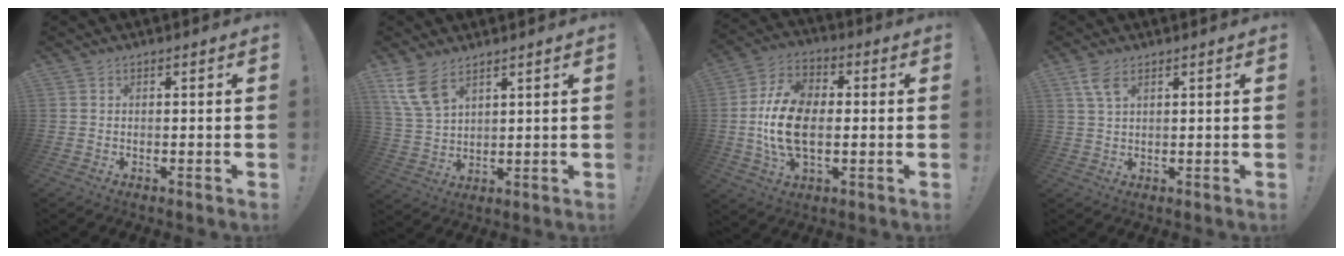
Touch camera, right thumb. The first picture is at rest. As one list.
[{"total": 8.8, "force": [5.9, 4.2, 5.0], "torque": [-0.093, -0.022, 0.118]}, {"total": 15.5, "force": [-1.5, 9.8, 11.9], "torque": [-0.228, 0.004, -0.027]}, {"total": 5.0, "force": [2.7, 2.1, 3.7], "torque": [-0.069, -0.005, 0.050]}]